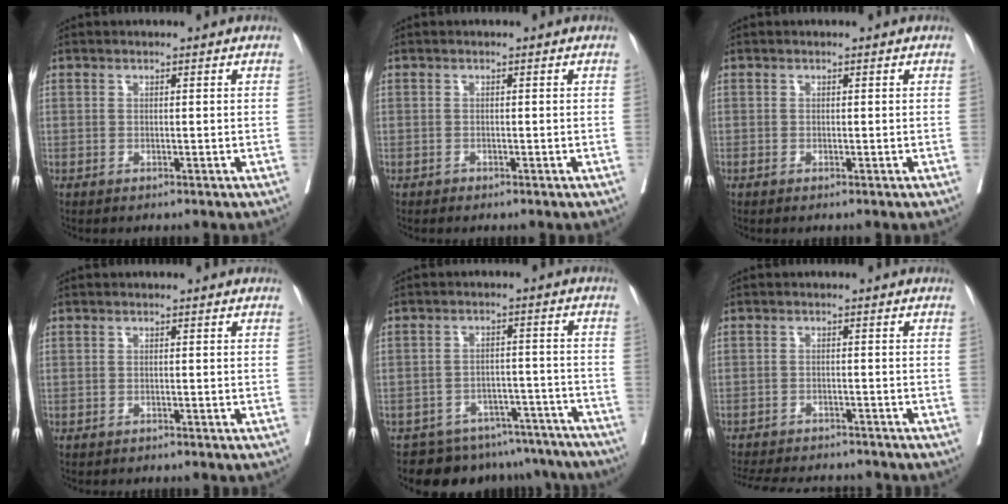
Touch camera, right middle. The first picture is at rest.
{"total": 0.0}
{"total": 0.0}
{"total": 0.6, "force": [-0.5, 0.1, 0.0], "torque": [-0.010, -0.003, -0.011]}
{"total": 14.2, "force": [-13.0, 5.5, 2.0], "torque": [-0.005, 0.030, -0.151]}
{"total": 13.2, "force": [-12.0, 3.2, 4.5], "torque": [-0.092, -0.004, -0.162]}